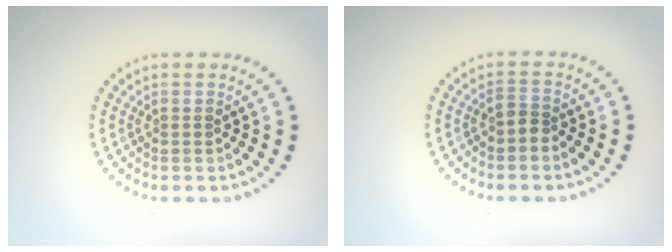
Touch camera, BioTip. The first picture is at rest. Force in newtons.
{"total": 1.4, "press": 1.0, "slide": 1.0}